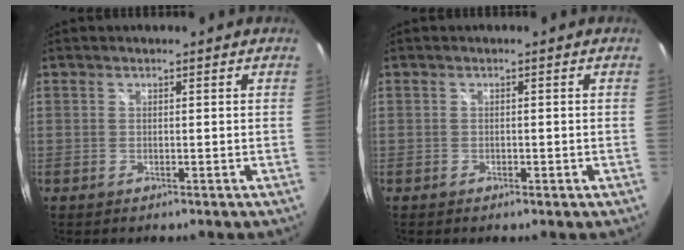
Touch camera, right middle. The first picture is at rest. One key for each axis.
{"total": 0.5, "fx": 0.0, "fy": 0.4, "fz": 0.3, "tx": -0.003, "ty": 0.000, "tz": -0.001}